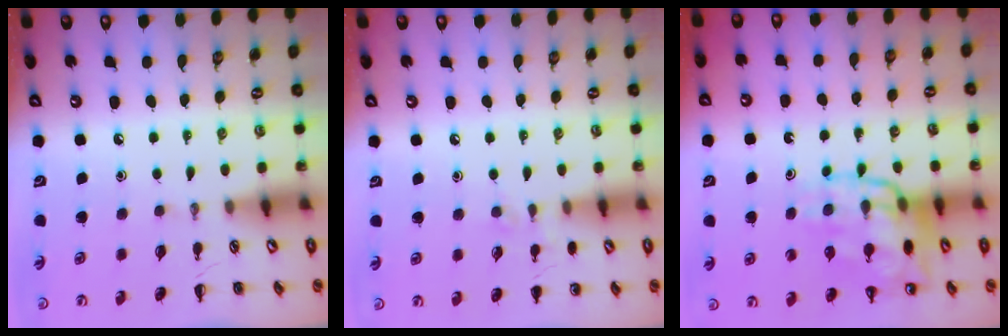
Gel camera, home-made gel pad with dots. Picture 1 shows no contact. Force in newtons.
{"total": 5.6, "press": 5.4, "slide": 1.6}
{"total": 15.6, "press": 15.3, "slide": 3.0}